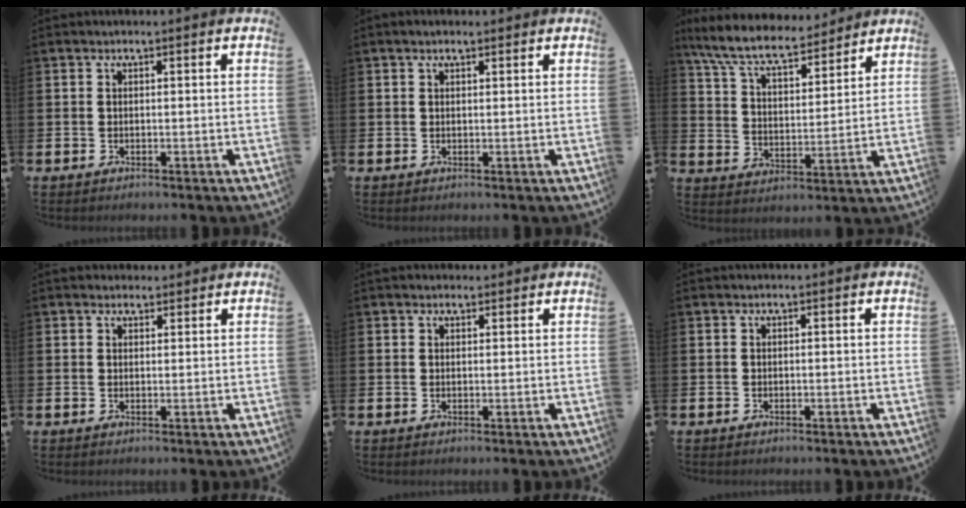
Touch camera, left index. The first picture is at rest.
{"total": 1.1, "force": [0.8, 0.4, 0.5], "torque": [-0.010, 0.004, 0.014]}
{"total": 8.7, "force": [7.9, 2.0, 3.1], "torque": [-0.096, -0.043, 0.141]}
{"total": 2.4, "force": [2.1, 1.0, 0.0], "torque": [0.016, -0.009, 0.036]}
{"total": 1.5, "force": [1.3, 0.7, 0.1], "torque": [0.006, 0.002, 0.023]}
{"total": 0.0}